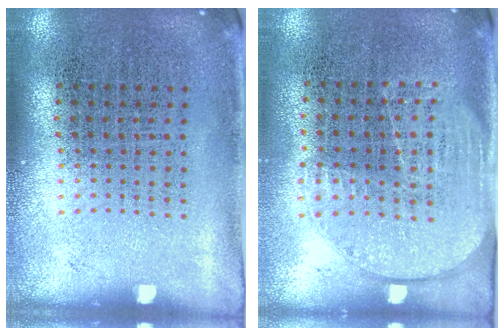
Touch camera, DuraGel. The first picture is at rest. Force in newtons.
{"total": 1.7, "press": 1.4, "slide": 0.8}